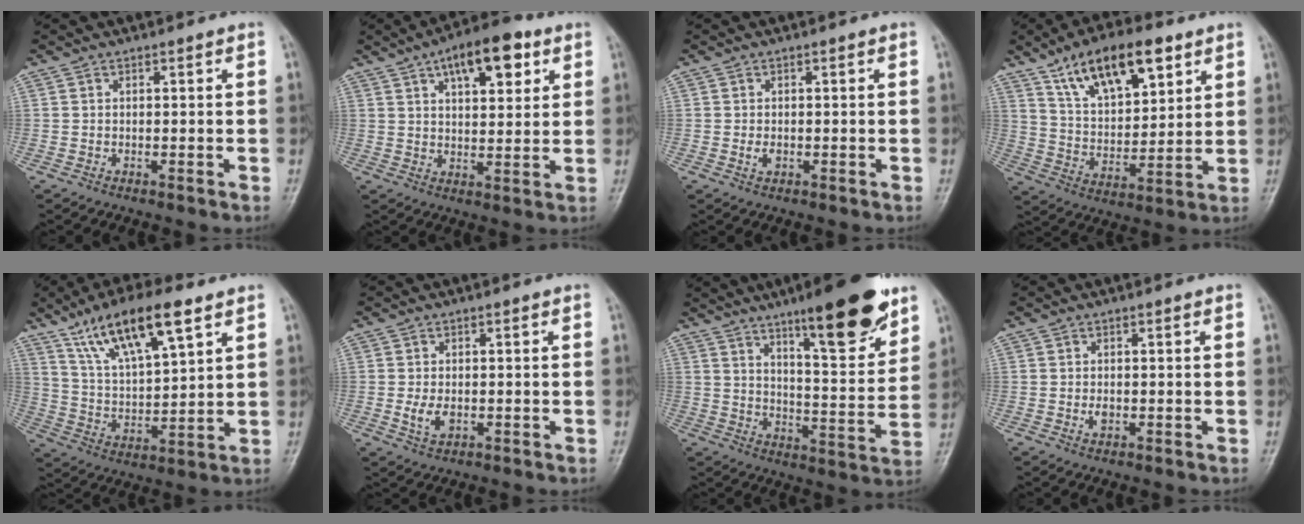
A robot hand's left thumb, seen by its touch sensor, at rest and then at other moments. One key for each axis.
{"total": 12.6, "fx": 6.1, "fy": 5.4, "fz": 9.6, "tx": -0.116, "ty": -0.009, "tz": 0.088}
{"total": 1.6, "fx": -0.2, "fy": 0.9, "fz": 1.2, "tx": -0.020, "ty": -0.002, "tz": -0.004}
{"total": 16.5, "fx": 9.5, "fy": 7.2, "fz": 11.4, "tx": -0.156, "ty": -0.036, "tz": 0.169}
{"total": 16.2, "fx": 9.5, "fy": 5.0, "fz": 12.1, "tx": -0.199, "ty": -0.029, "tz": 0.180}
{"total": 3.5, "fx": -0.5, "fy": 2.0, "fz": 2.7, "tx": -0.053, "ty": -0.006, "tz": -0.007}
{"total": 17.7, "fx": 11.2, "fy": 3.8, "fz": 13.1, "tx": -0.163, "ty": -0.067, "tz": 0.175}
{"total": 1.5, "fx": -0.1, "fy": 0.9, "fz": 1.2, "tx": -0.017, "ty": -0.001, "tz": -0.002}